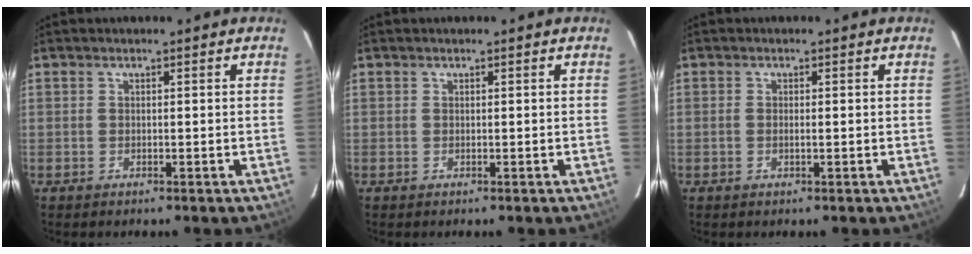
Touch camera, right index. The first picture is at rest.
{"total": 0.0}
{"total": 0.7, "force": [-0.1, 0.1, 0.7], "torque": [-0.015, 0.002, -0.003]}